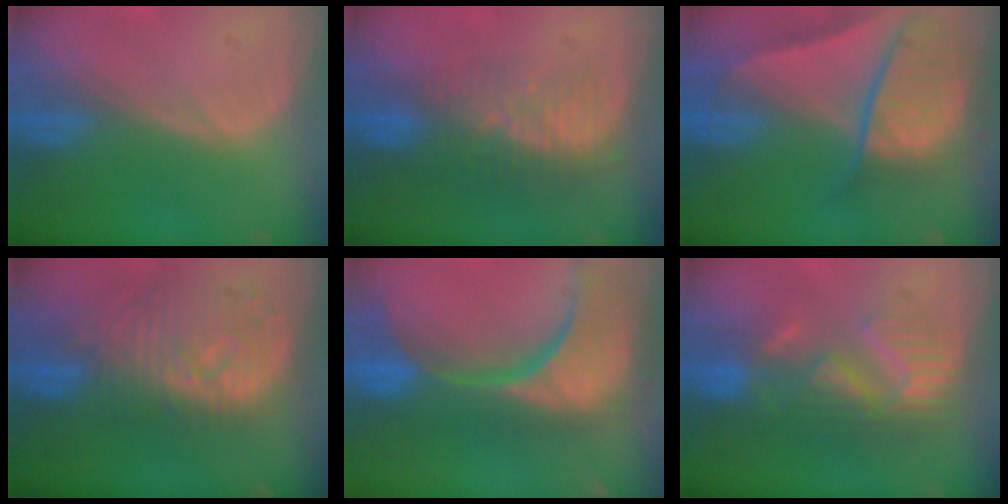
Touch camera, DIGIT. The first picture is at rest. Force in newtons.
{"total": 8.1, "press": 7.1, "slide": 3.9}
{"total": 10.0, "press": 8.4, "slide": 5.5}
{"total": 10.6, "press": 9.4, "slide": 4.8}
{"total": 15.4, "press": 12.1, "slide": 9.6}
{"total": 8.6, "press": 8.2, "slide": 2.7}